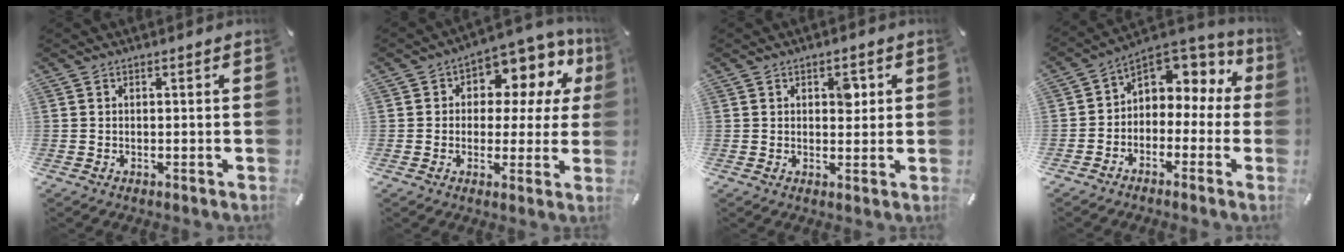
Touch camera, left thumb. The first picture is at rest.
{"total": 9.8, "force": [3.6, 6.7, 6.2], "torque": [-0.087, -0.026, 0.064]}
{"total": 3.9, "force": [1.4, 2.4, 2.7], "torque": [-0.010, -0.010, 0.010]}
{"total": 5.9, "force": [2.1, 5.3, 1.8], "torque": [-0.030, -0.026, 0.038]}